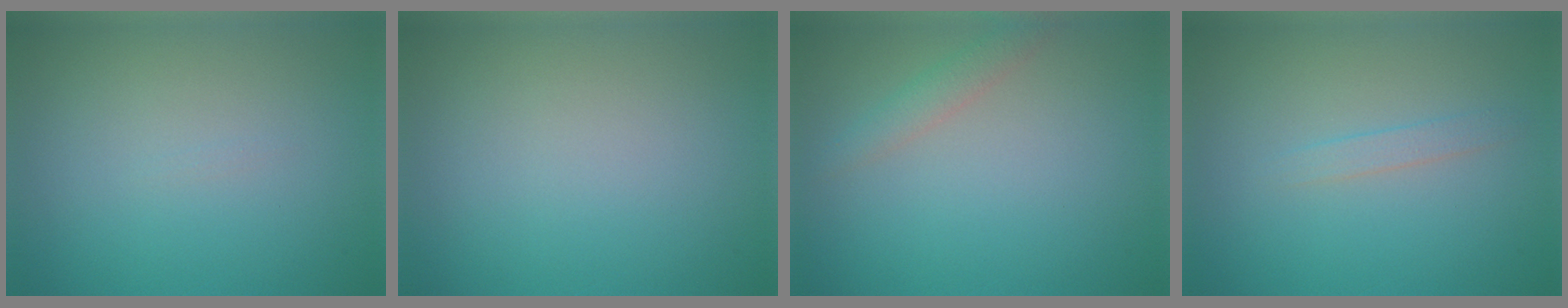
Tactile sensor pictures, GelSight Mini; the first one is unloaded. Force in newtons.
{"total": 0.0}
{"total": 1.6, "press": 1.6, "slide": 0.2}
{"total": 1.1, "press": 1.1, "slide": 0.0}